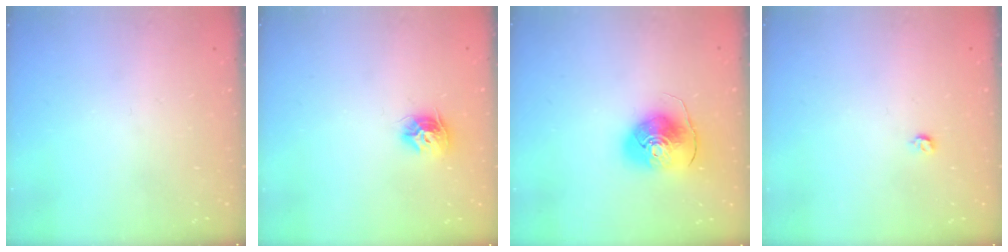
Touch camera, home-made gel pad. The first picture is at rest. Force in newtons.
{"total": 9.3, "press": 9.3, "slide": 0.2}
{"total": 10.2, "press": 10.1, "slide": 1.5}
{"total": 3.3, "press": 3.3, "slide": 0.7}